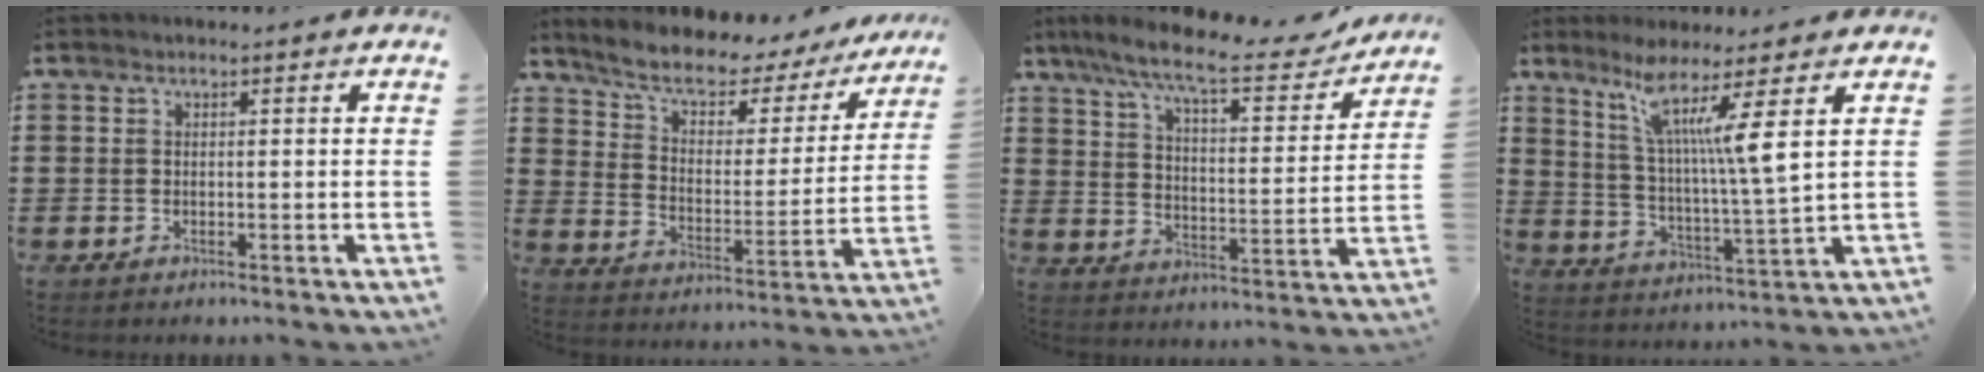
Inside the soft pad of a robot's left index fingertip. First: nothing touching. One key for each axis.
{"total": 6.3, "fx": 5.1, "fy": 2.4, "fz": 2.8, "tx": -0.074, "ty": -0.036, "tz": 0.080}
{"total": 10.1, "fx": 8.2, "fy": 1.2, "fz": 5.7, "tx": -0.134, "ty": -0.044, "tz": 0.134}
{"total": 10.1, "fx": 6.3, "fy": -0.7, "fz": 7.9, "tx": -0.162, "ty": -0.033, "tz": 0.100}